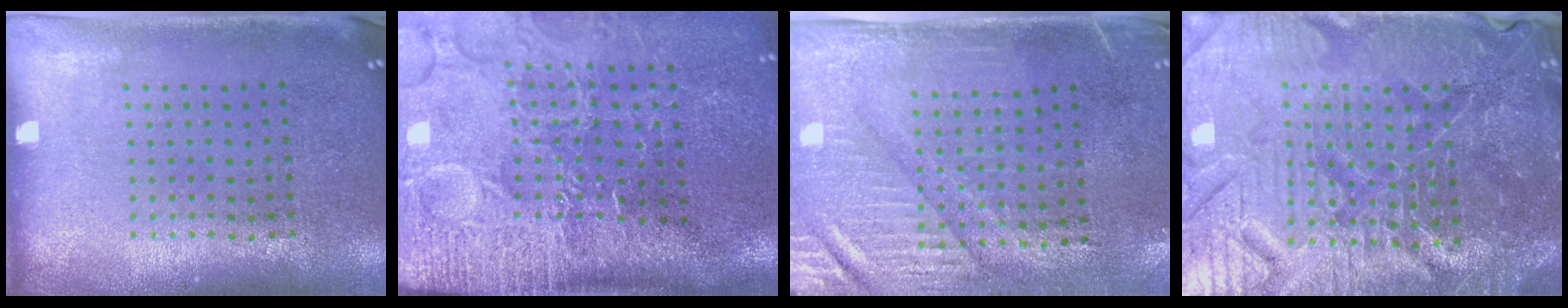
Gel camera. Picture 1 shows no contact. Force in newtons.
{"total": 4.7, "press": 3.9, "slide": 2.6}
{"total": 3.1, "press": 2.6, "slide": 1.6}
{"total": 6.3, "press": 5.7, "slide": 2.6}